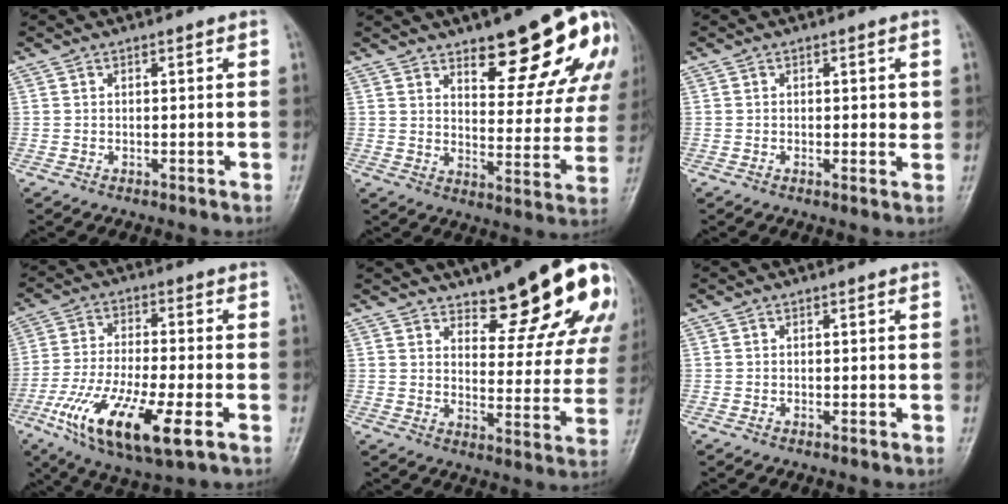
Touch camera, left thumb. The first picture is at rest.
{"total": 18.0, "force": [10.5, 6.4, 13.2], "torque": [-0.125, -0.060, 0.144]}
{"total": 2.3, "force": [0.2, 1.0, 2.1], "torque": [-0.020, -0.003, -0.001]}
{"total": 17.0, "force": [-6.8, 5.1, 14.7], "torque": [-0.299, -0.002, -0.115]}
{"total": 17.1, "force": [10.9, 5.8, 11.9], "torque": [-0.108, -0.073, 0.144]}
{"total": 0.6, "force": [-0.1, 0.3, 0.6], "torque": [-0.009, 0.001, -0.002]}